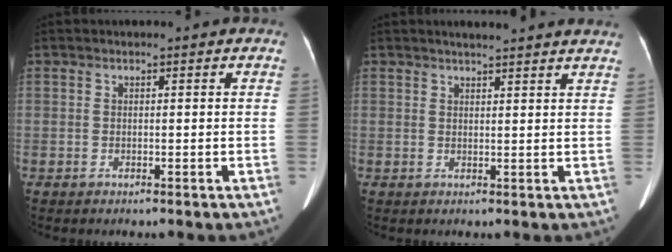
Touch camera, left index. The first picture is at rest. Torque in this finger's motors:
{"motor_torque": [0.00, -0.02, -0.01, 0.00]}